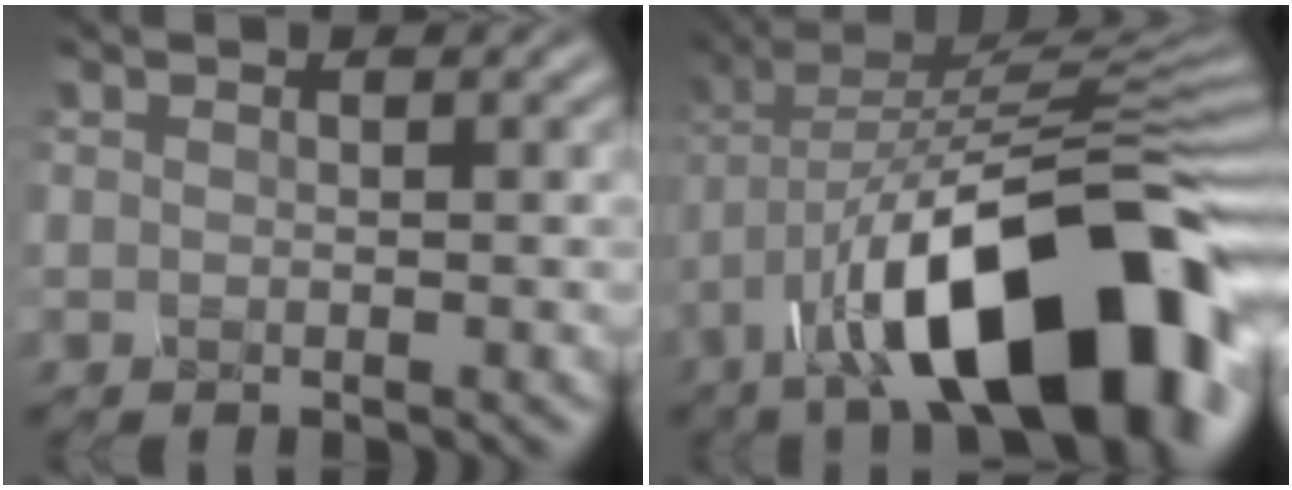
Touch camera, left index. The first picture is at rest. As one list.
[{"total": 15.4, "force": [-6.1, 6.9, 12.4], "torque": [-0.192, 0.017, -0.076]}]